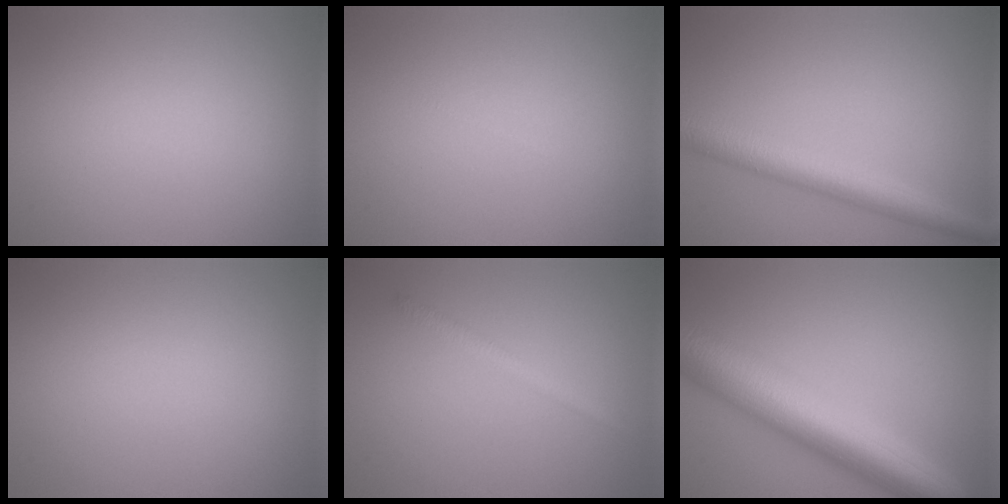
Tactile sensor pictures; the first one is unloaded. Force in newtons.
{"total": 0.0}
{"total": 4.8, "press": 4.8, "slide": 0.1}
{"total": 0.0}
{"total": 1.3, "press": 1.3, "slide": 0.1}
{"total": 10.3, "press": 10.3, "slide": 0.2}